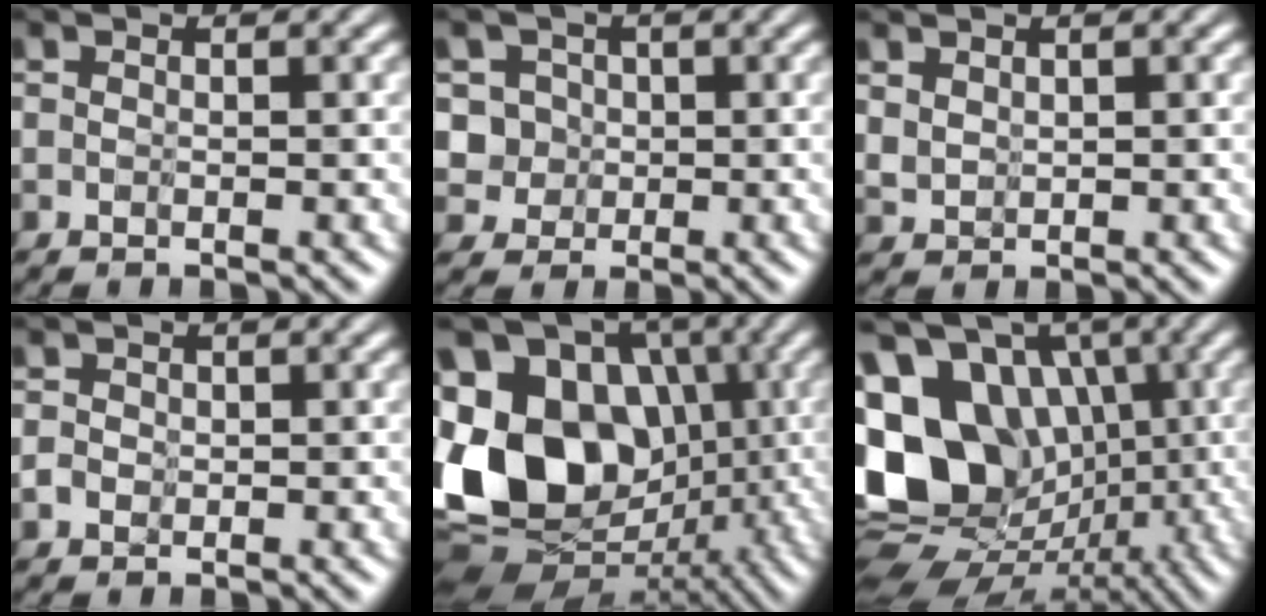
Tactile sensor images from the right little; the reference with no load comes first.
{"total": 5.3, "force": [1.7, 4.9, 1.4], "torque": [-0.045, 0.020, 0.022]}
{"total": 1.4, "force": [1.0, 0.7, 0.6], "torque": [-0.041, 0.000, 0.023]}
{"total": 1.2, "force": [0.2, 1.2, 0.1], "torque": [-0.003, 0.009, -0.008]}
{"total": 13.1, "force": [-0.2, 10.1, 8.3], "torque": [-0.194, 0.001, -0.006]}
{"total": 15.7, "force": [1.0, 12.7, 9.1], "torque": [-0.203, -0.004, 0.025]}